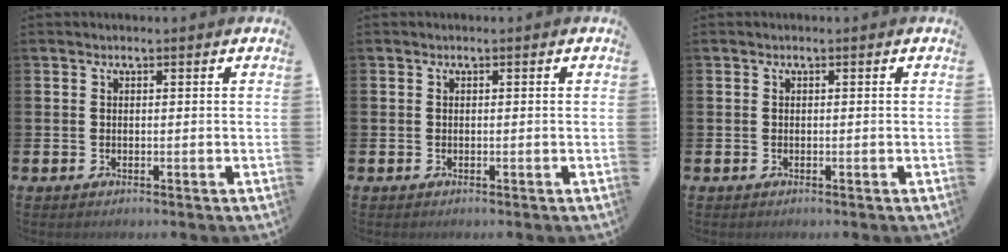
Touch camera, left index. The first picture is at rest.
{"total": 0.0}
{"total": 0.0}